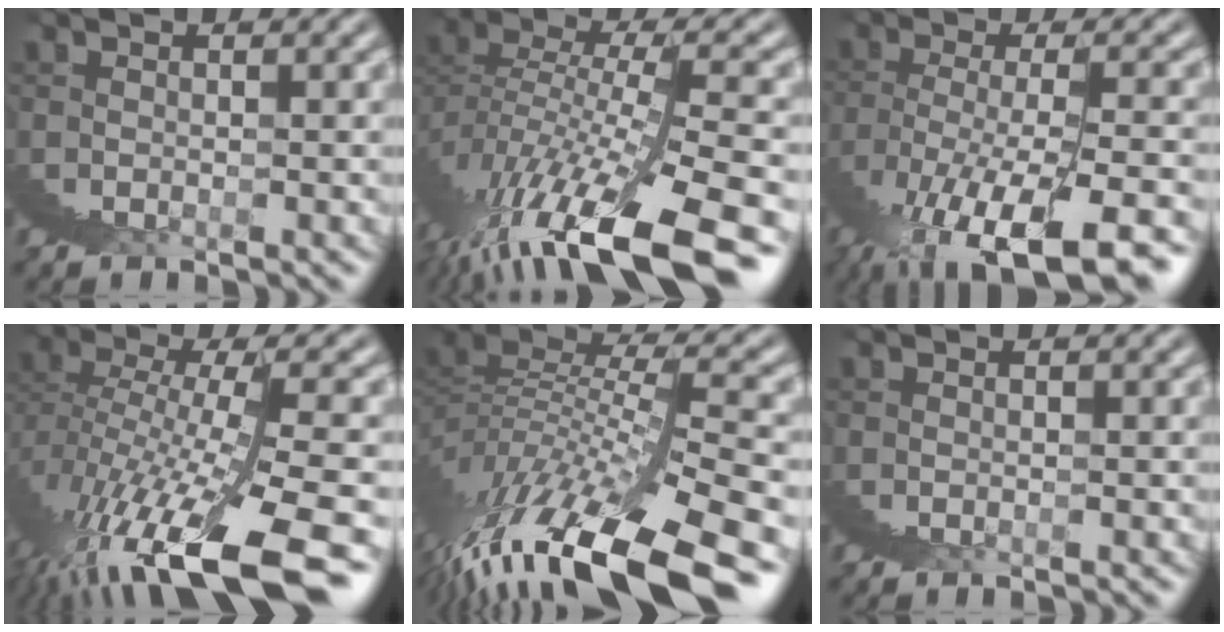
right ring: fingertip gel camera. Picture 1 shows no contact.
{"total": 7.1, "force": [0.5, 1.4, 6.9], "torque": [-0.122, 0.008, 0.009]}
{"total": 4.3, "force": [-0.8, 1.0, 4.1], "torque": [-0.076, -0.004, -0.003]}
{"total": 6.5, "force": [-2.9, -0.2, 5.8], "torque": [-0.099, -0.008, -0.035]}
{"total": 9.3, "force": [0.9, 2.8, 8.9], "torque": [-0.141, 0.002, 0.019]}
{"total": 0.0}